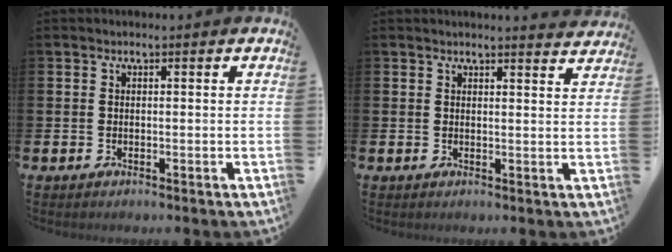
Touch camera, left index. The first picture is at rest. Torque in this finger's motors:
{"motor_torque": [0.90, -1.25, 0.01, 0.00]}